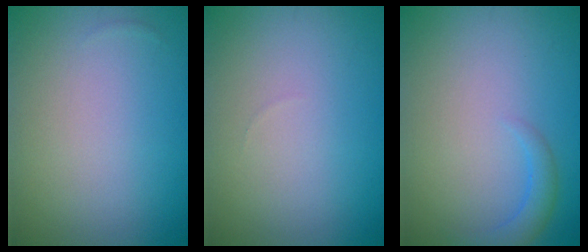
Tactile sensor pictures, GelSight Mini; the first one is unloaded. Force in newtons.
{"total": 0.0}
{"total": 2.0, "press": 1.9, "slide": 0.1}